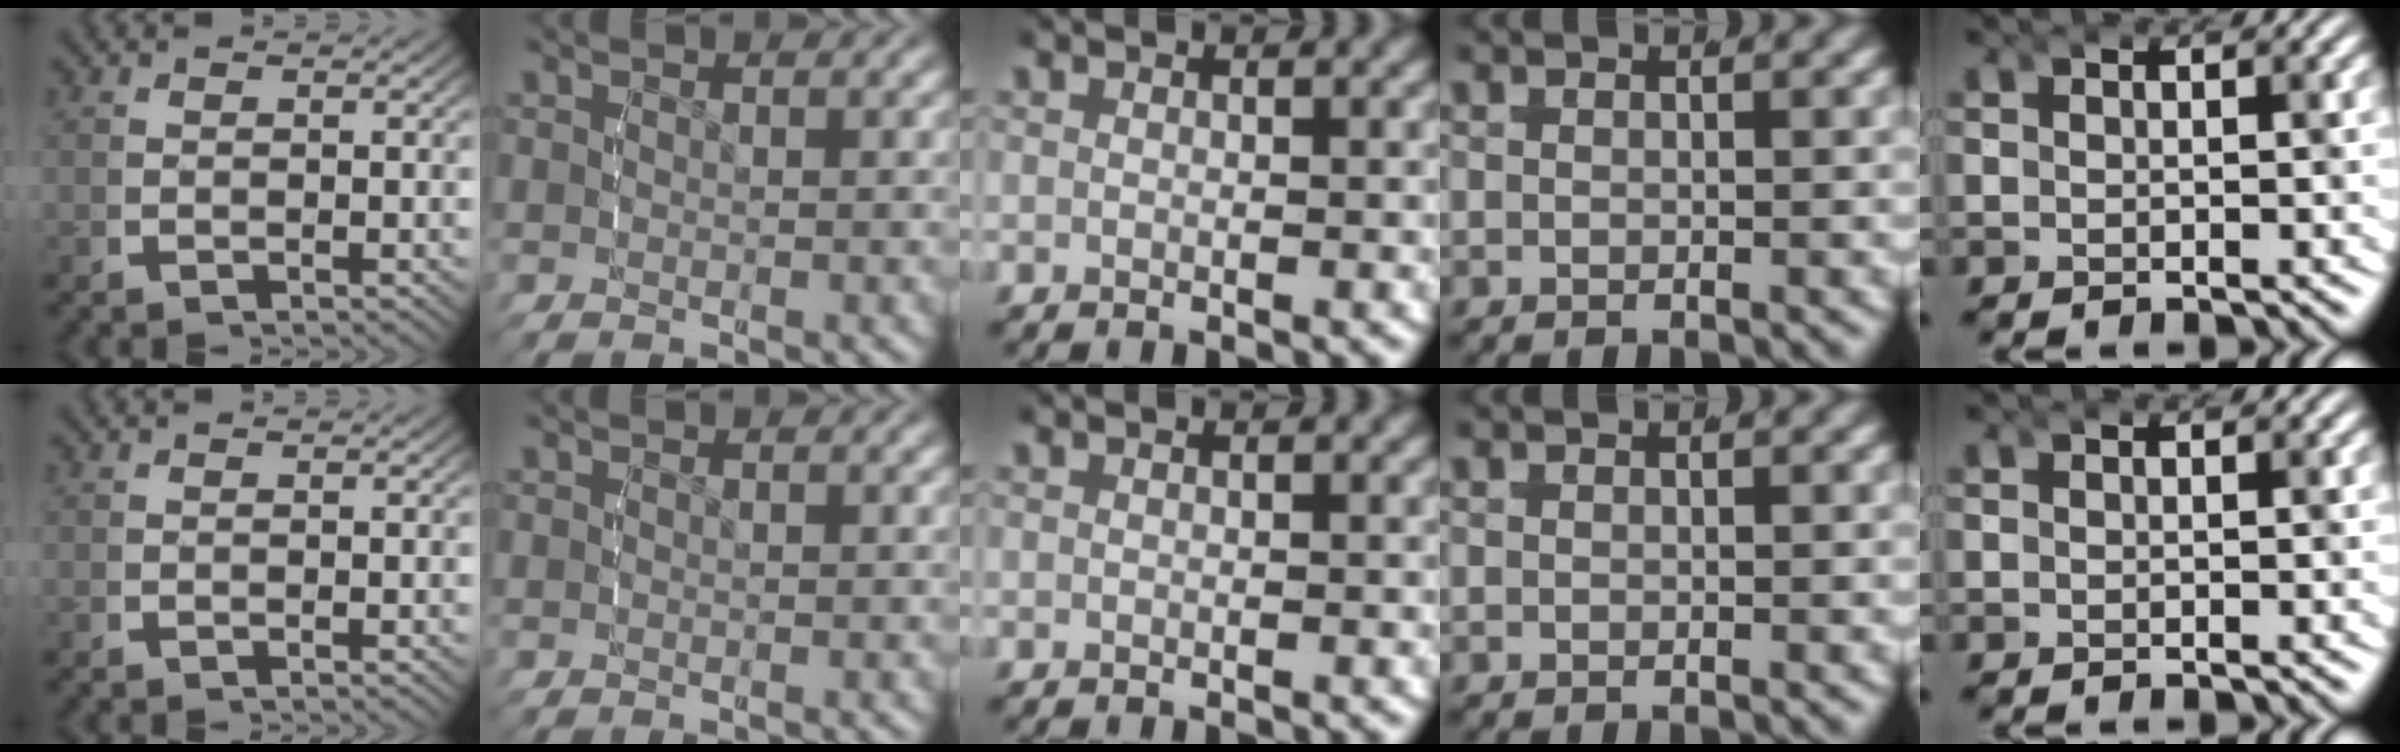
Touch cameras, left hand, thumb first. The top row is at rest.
{}